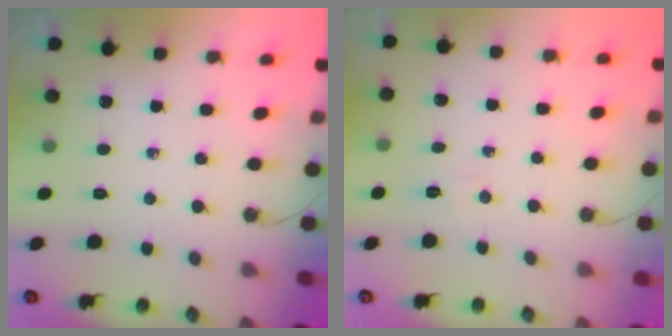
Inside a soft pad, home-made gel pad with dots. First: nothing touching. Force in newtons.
{"total": 2.8, "press": 2.8, "slide": 0.5}